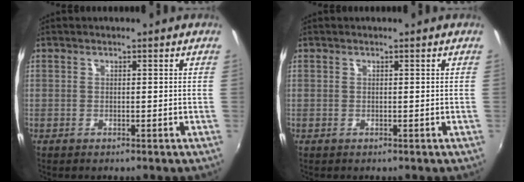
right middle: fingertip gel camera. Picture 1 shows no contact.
{"total": 0.0}